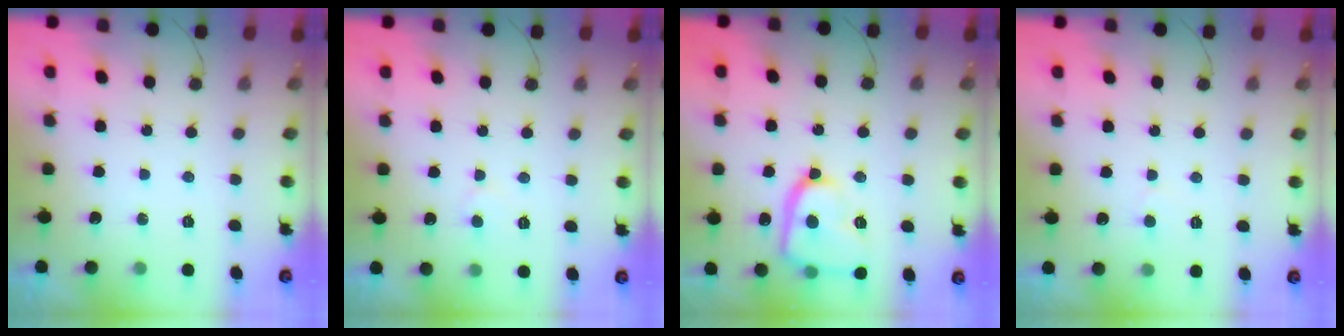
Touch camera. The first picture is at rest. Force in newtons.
{"total": 3.5, "press": 3.5, "slide": 0.3}
{"total": 15.4, "press": 15.3, "slide": 1.4}
{"total": 3.7, "press": 3.7, "slide": 0.3}